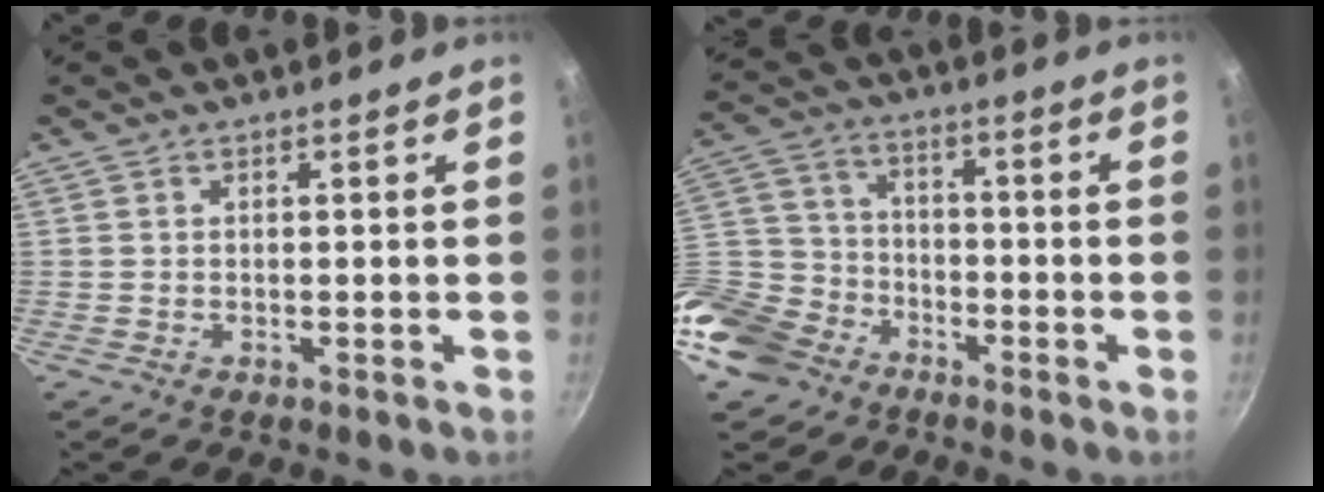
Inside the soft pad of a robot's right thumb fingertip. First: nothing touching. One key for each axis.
{"total": 14.8, "fx": -9.4, "fy": 10.1, "fz": 5.4, "tx": -0.122, "ty": 0.043, "tz": -0.186}